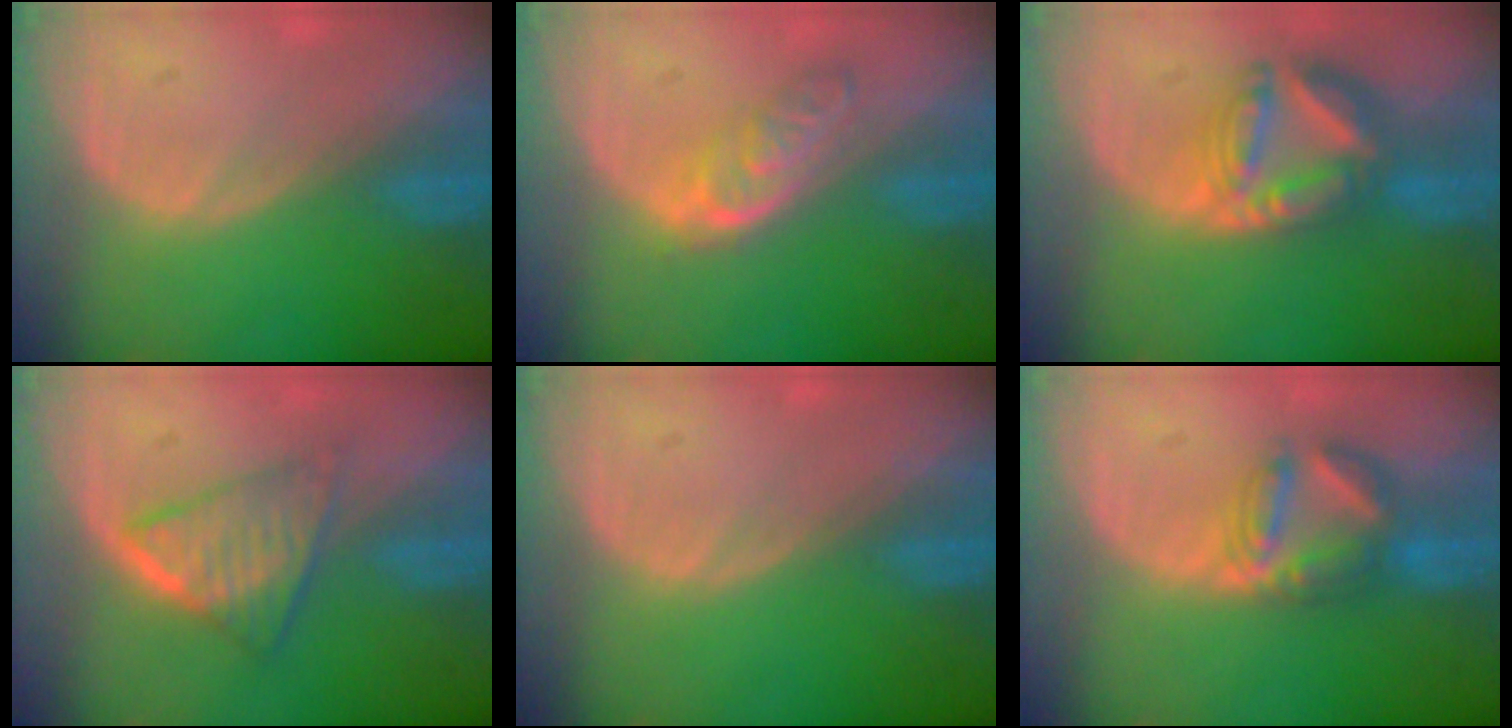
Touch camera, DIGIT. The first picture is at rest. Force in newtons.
{"total": 4.7, "press": 4.4, "slide": 1.6}
{"total": 8.3, "press": 7.1, "slide": 4.2}
{"total": 5.7, "press": 5.5, "slide": 1.6}
{"total": 0.0}
{"total": 5.9, "press": 5.9, "slide": 0.2}